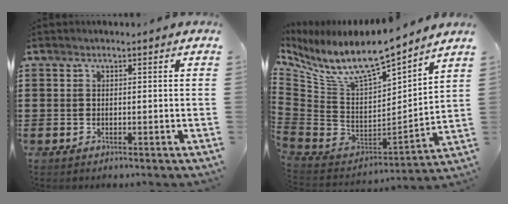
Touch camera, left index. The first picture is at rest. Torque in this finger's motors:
{"motor_torque": [2.14, 0.00, 0.36, 0.21]}